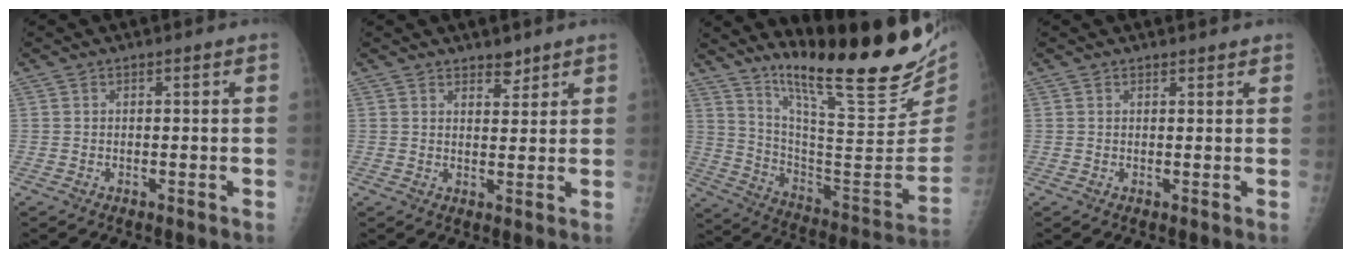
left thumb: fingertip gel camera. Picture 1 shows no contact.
{"total": 2.9, "force": [2.4, 1.3, 1.1], "torque": [-0.002, -0.018, 0.036]}
{"total": 29.6, "force": [21.5, 5.5, 19.6], "torque": [-0.273, -0.124, 0.323]}
{"total": 1.3, "force": [1.2, 0.5, 0.3], "torque": [0.003, -0.004, 0.014]}